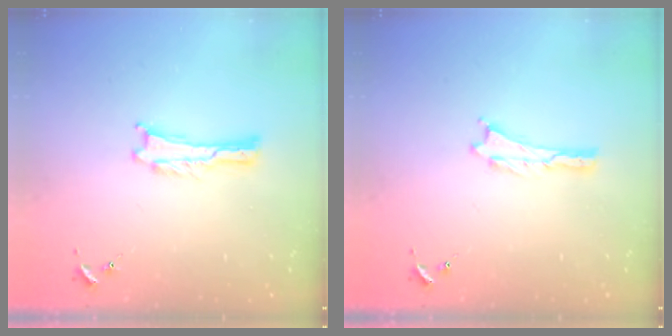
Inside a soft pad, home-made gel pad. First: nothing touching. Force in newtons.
{"total": 0.0}